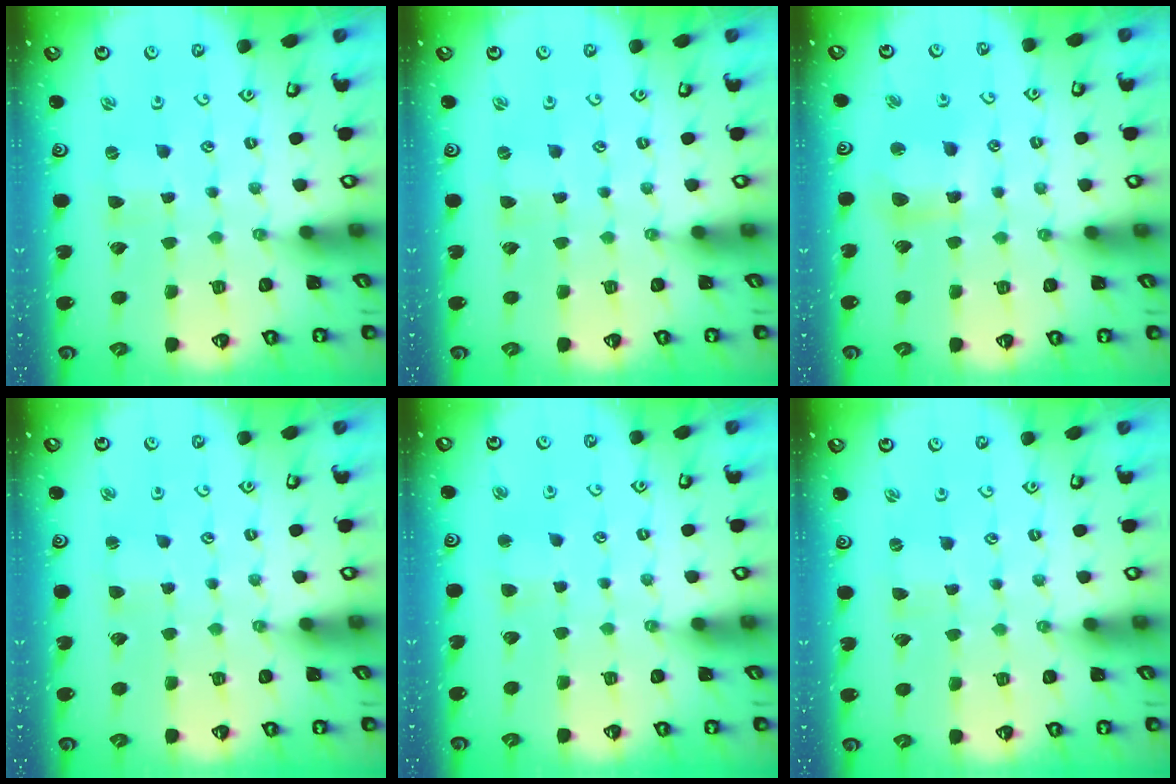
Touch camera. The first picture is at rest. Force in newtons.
{"total": 0.0}
{"total": 8.9, "press": 8.8, "slide": 1.3}
{"total": 1.9, "press": 1.9, "slide": 0.2}
{"total": 2.4, "press": 2.4, "slide": 0.5}
{"total": 0.0}